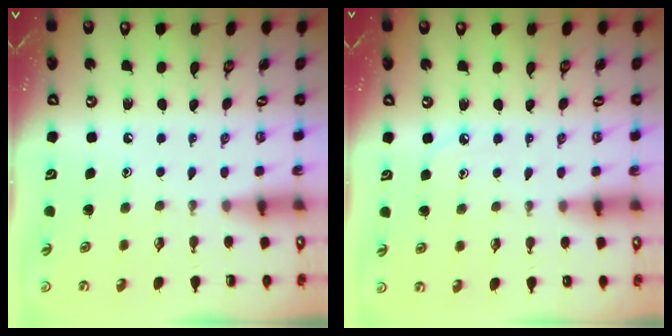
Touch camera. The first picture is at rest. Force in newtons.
{"total": 3.4, "press": 3.3, "slide": 0.5}